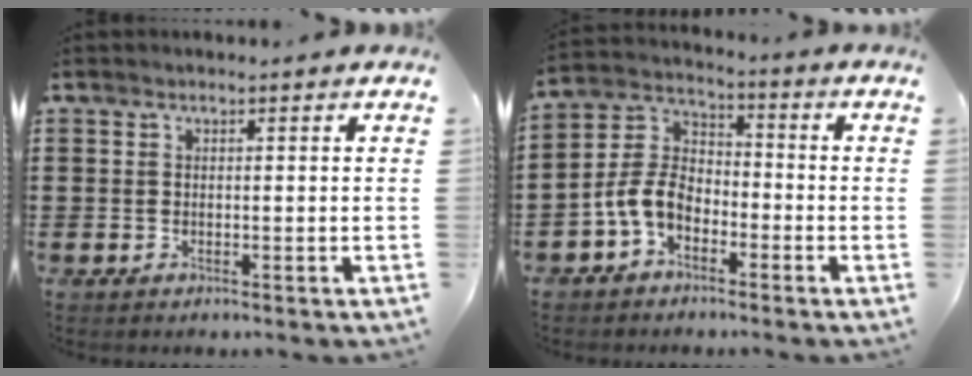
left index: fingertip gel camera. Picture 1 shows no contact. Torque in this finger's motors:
{"motor_torque": [1.33, 0.71, 0.50, 0.14]}